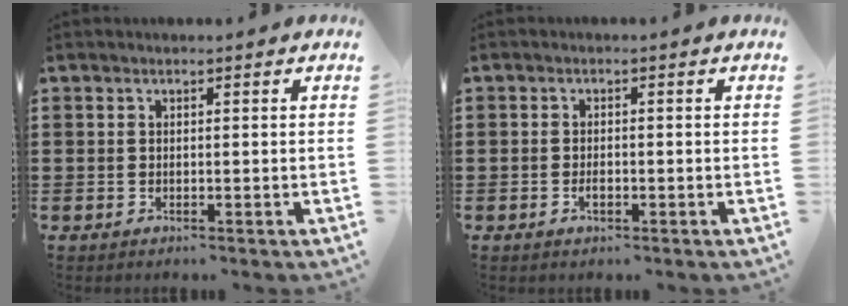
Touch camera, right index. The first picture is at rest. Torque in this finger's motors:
{"motor_torque": [2.11, 0.03, 0.02, 0.00]}